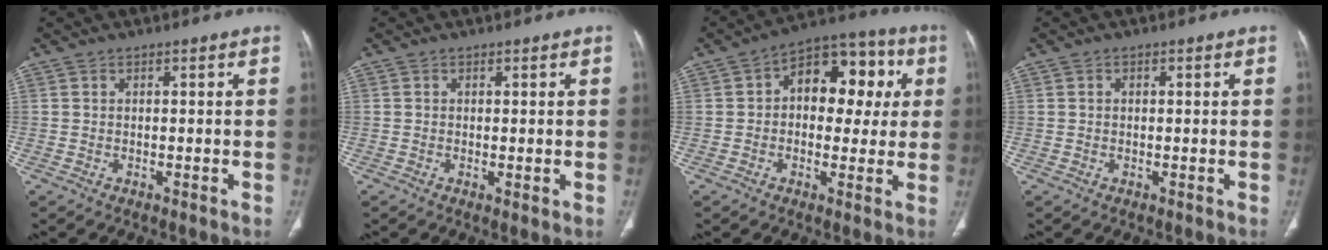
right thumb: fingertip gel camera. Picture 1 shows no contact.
{"total": 1.2, "force": [-0.1, 0.3, 1.1], "torque": [-0.025, -0.007, -0.001]}
{"total": 13.1, "force": [2.3, 8.7, 9.6], "torque": [-0.077, 0.031, 0.024]}
{"total": 0.6, "force": [0.1, 0.4, 0.3], "torque": [-0.004, 0.001, 0.001]}